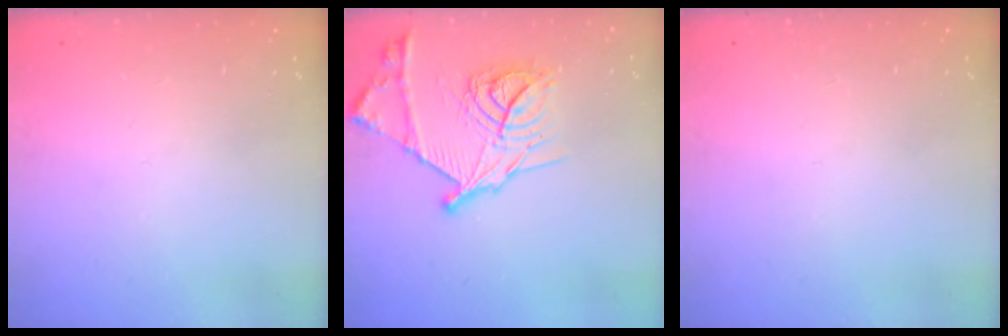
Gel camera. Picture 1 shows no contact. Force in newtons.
{"total": 19.6, "press": 19.5, "slide": 1.5}
{"total": 0.0}